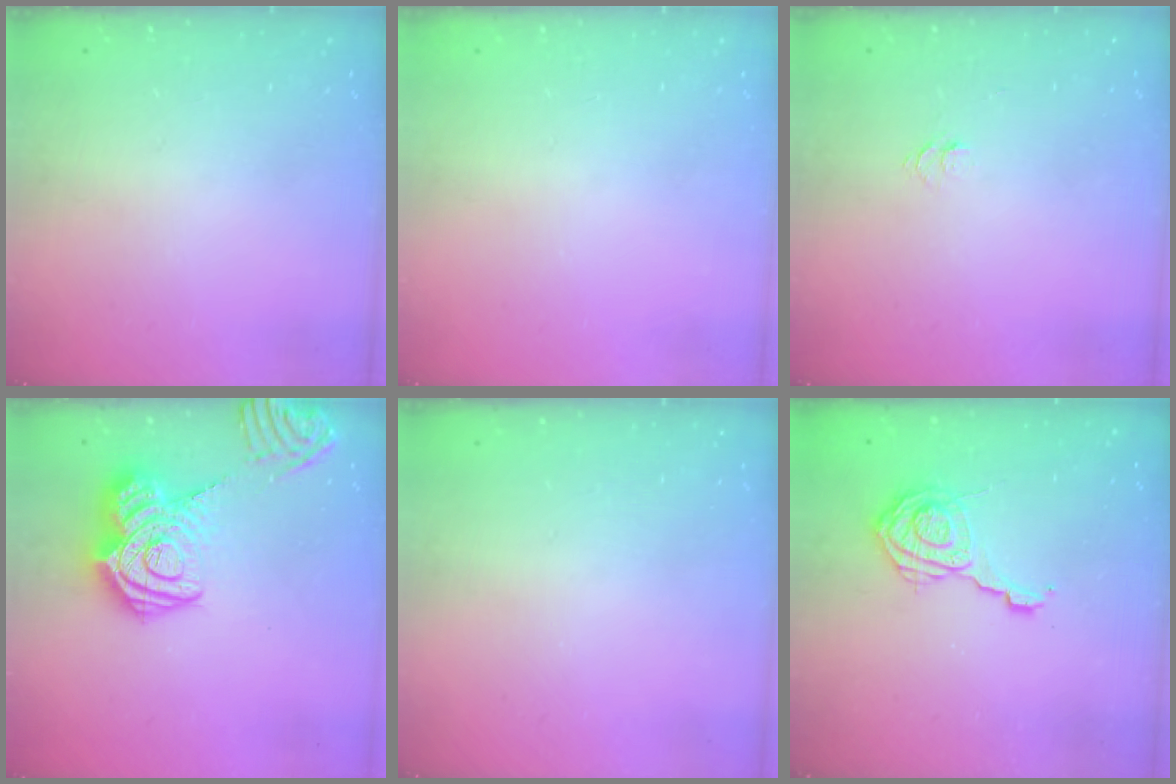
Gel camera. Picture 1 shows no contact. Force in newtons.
{"total": 0.0}
{"total": 4.7, "press": 4.6, "slide": 0.5}
{"total": 20.4, "press": 20.3, "slide": 2.1}
{"total": 0.0}
{"total": 11.2, "press": 11.2, "slide": 1.3}